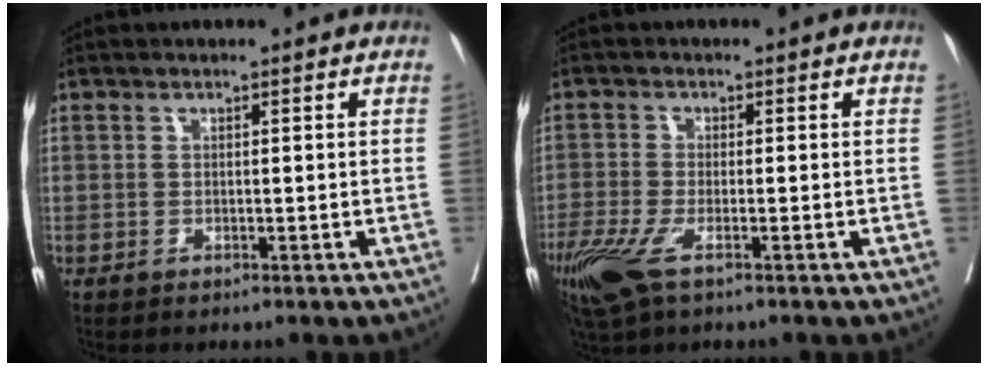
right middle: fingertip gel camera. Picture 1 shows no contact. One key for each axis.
{"total": 6.3, "fx": -3.6, "fy": 1.5, "fz": 4.9, "tx": -0.104, "ty": -0.018, "tz": -0.071}